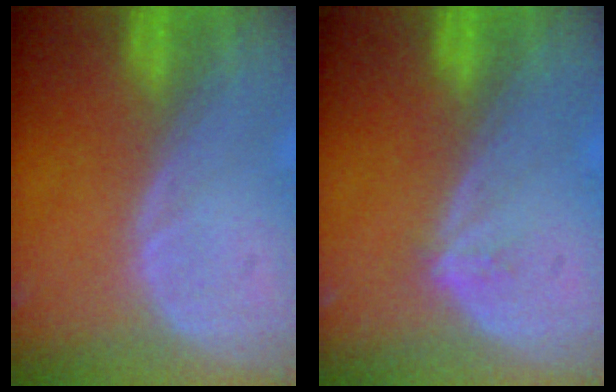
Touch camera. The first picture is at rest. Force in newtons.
{"total": 1.2, "press": 0.8, "slide": 0.8}